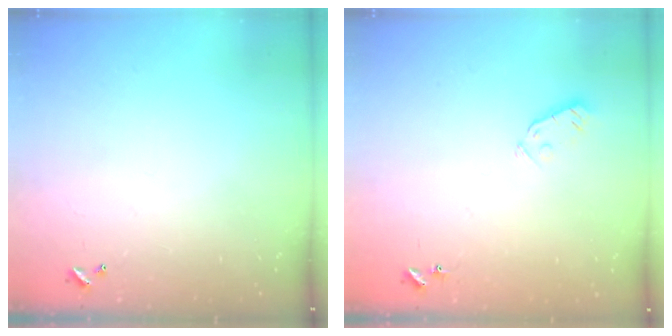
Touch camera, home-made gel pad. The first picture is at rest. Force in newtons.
{"total": 3.8, "press": 3.7, "slide": 0.8}